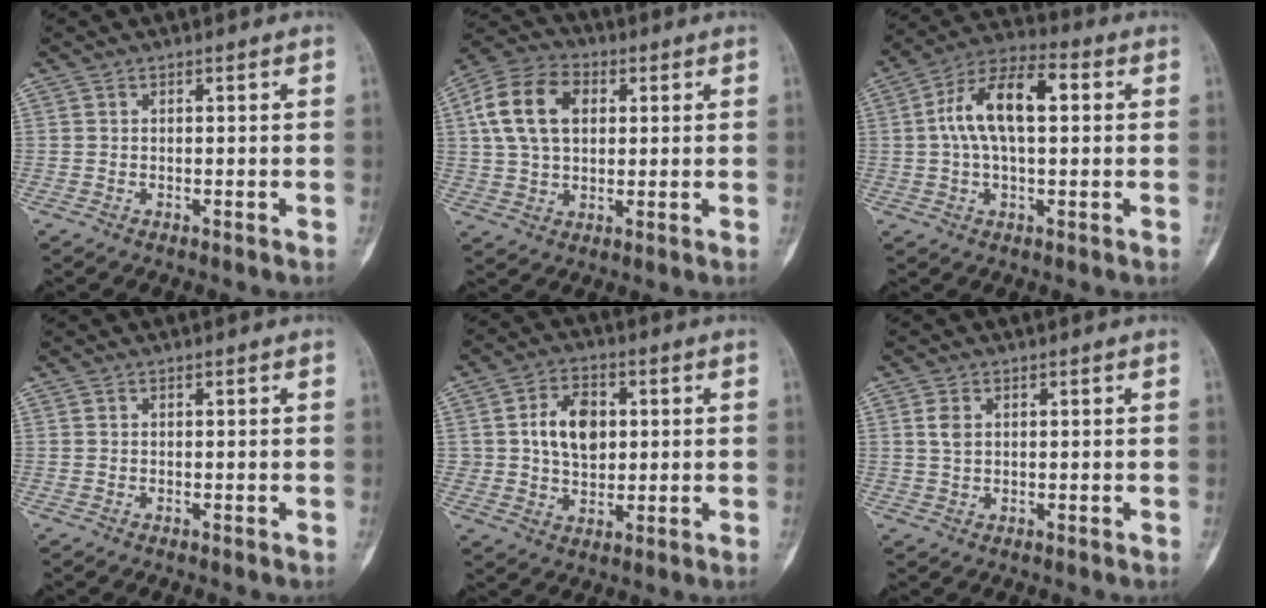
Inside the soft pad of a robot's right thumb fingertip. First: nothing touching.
{"total": 13.4, "force": [3.2, 9.0, 9.3], "torque": [-0.160, 0.013, 0.053]}
{"total": 13.4, "force": [1.9, 6.7, 11.5], "torque": [-0.209, 0.034, 0.026]}
{"total": 0.0}
{"total": 9.7, "force": [1.6, 7.0, 6.5], "torque": [-0.075, 0.001, 0.031]}
{"total": 2.6, "force": [0.8, 1.8, 1.8], "torque": [-0.029, 0.001, 0.017]}